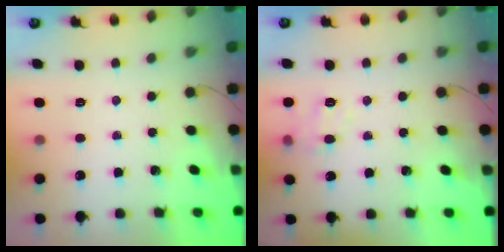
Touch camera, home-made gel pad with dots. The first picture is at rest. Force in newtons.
{"total": 8.3, "press": 8.2, "slide": 1.5}